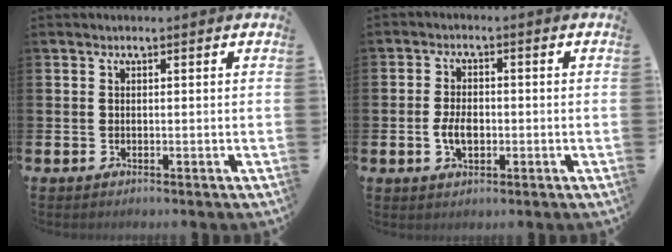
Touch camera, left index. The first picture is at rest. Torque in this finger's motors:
{"motor_torque": [0.66, 0.55, 0.09, 0.08]}